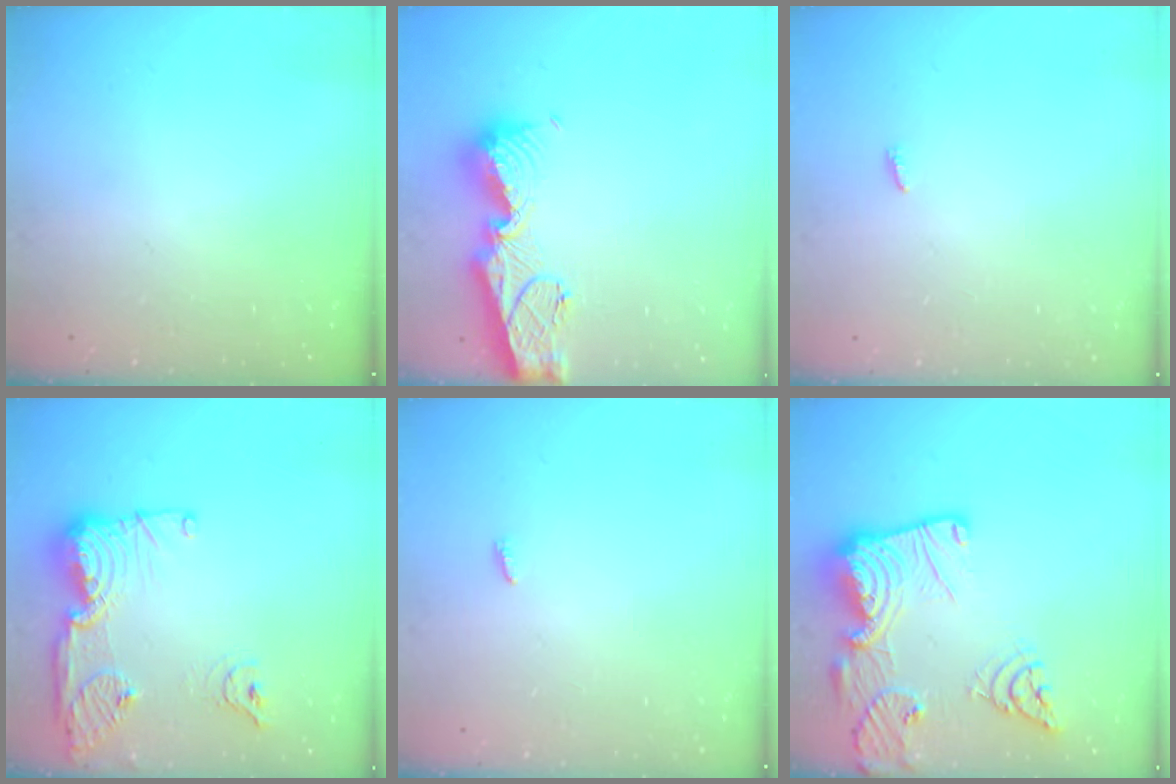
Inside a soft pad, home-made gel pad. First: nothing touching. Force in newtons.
{"total": 13.4, "press": 13.3, "slide": 1.6}
{"total": 2.3, "press": 2.3, "slide": 0.3}
{"total": 18.3, "press": 17.2, "slide": 6.3}
{"total": 2.3, "press": 2.3, "slide": 0.3}
{"total": 22.7, "press": 22.6, "slide": 2.4}